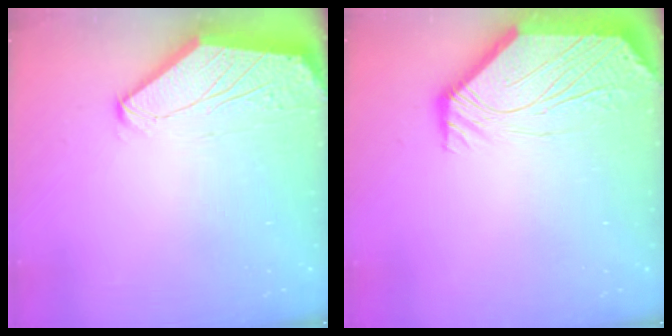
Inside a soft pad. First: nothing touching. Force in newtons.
{"total": 4.7, "press": 4.7, "slide": 0.5}